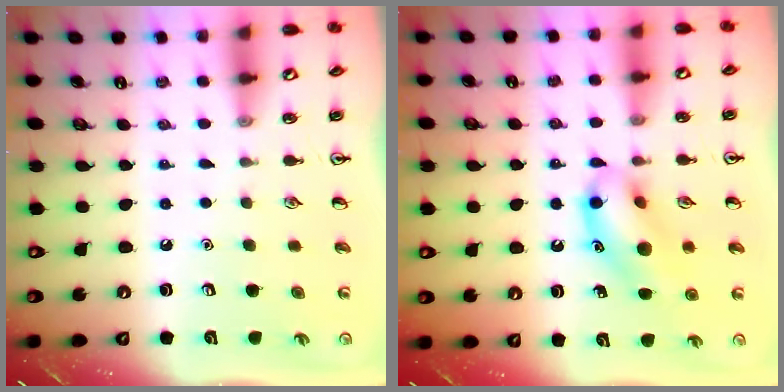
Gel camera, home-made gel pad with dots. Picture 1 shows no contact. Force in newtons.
{"total": 13.0, "press": 12.7, "slide": 2.6}